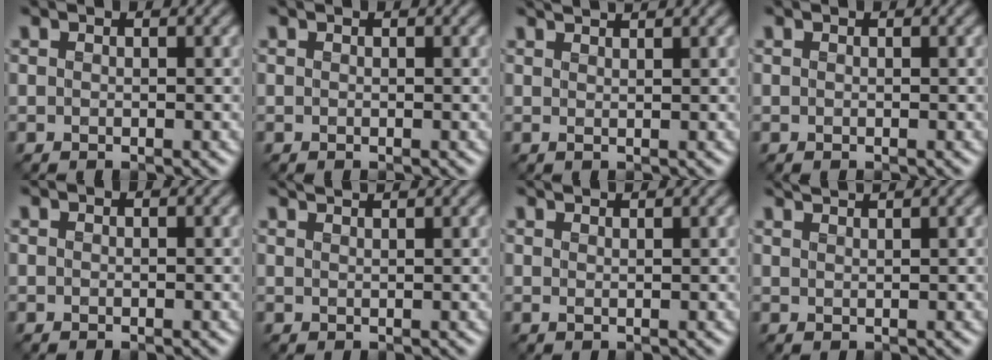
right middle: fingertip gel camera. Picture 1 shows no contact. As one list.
[{"total": 0.0}, {"total": 2.2, "force": [1.8, 0.6, 1.2], "torque": [0.003, 0.006, 0.006]}, {"total": 0.0}, {"total": 0.0}, {"total": 2.2, "force": [1.9, 0.6, 1.0], "torque": [0.007, 0.010, 0.011]}, {"total": 1.8, "force": [1.5, 0.5, 0.8], "torque": [0.000, 0.004, 0.006]}, {"total": 2.0, "force": [1.9, 0.3, 0.8], "torque": [0.002, 0.009, 0.023]}]